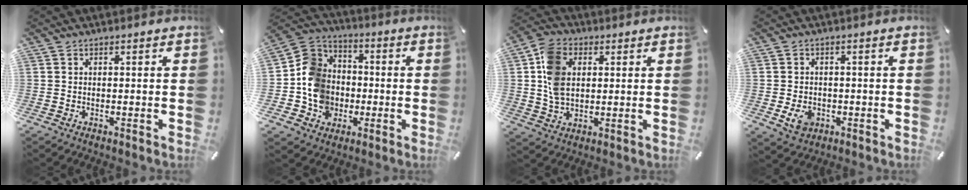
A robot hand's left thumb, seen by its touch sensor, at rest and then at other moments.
{"total": 12.9, "force": [-2.9, 11.8, 4.3], "torque": [-0.095, 0.035, -0.046]}
{"total": 10.8, "force": [2.2, 8.1, 6.9], "torque": [-0.159, 0.011, 0.041]}
{"total": 5.1, "force": [-1.4, 4.0, 2.8], "torque": [-0.058, -0.002, -0.027]}